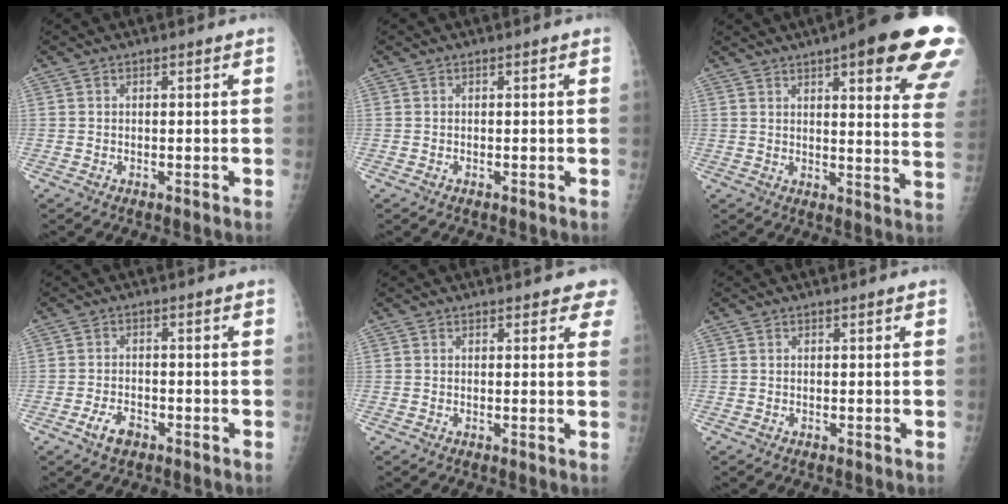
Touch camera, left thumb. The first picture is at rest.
{"total": 0.0}
{"total": 22.8, "force": [13.1, 5.1, 18.0], "torque": [-0.186, -0.032, 0.153]}
{"total": 3.7, "force": [-2.2, 2.0, 2.2], "torque": [-0.042, 0.013, -0.038]}
{"total": 3.2, "force": [2.6, 1.5, 1.3], "torque": [0.015, -0.007, 0.016]}
{"total": 0.0}